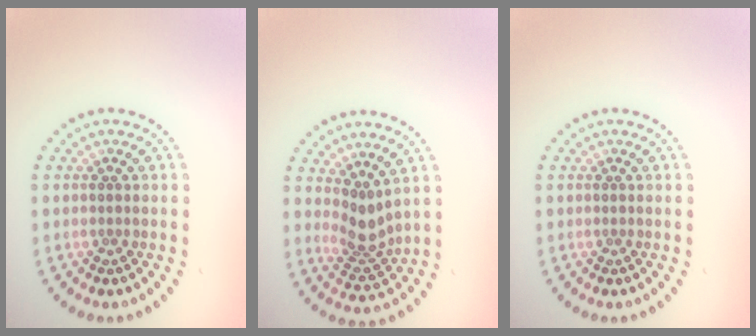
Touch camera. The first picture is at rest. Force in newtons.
{"total": 2.8, "press": 2.1, "slide": 1.9}
{"total": 0.0}